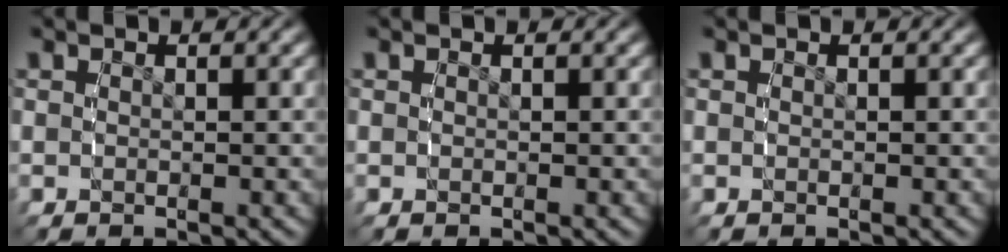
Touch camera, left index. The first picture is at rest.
{"total": 0.0}
{"total": 0.0}